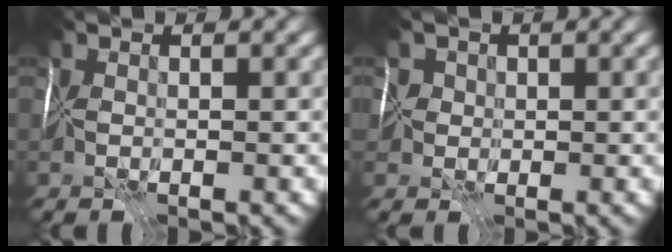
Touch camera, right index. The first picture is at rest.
{"total": 2.4, "force": [0.5, 2.3, 0.6], "torque": [-0.002, 0.010, 0.003]}